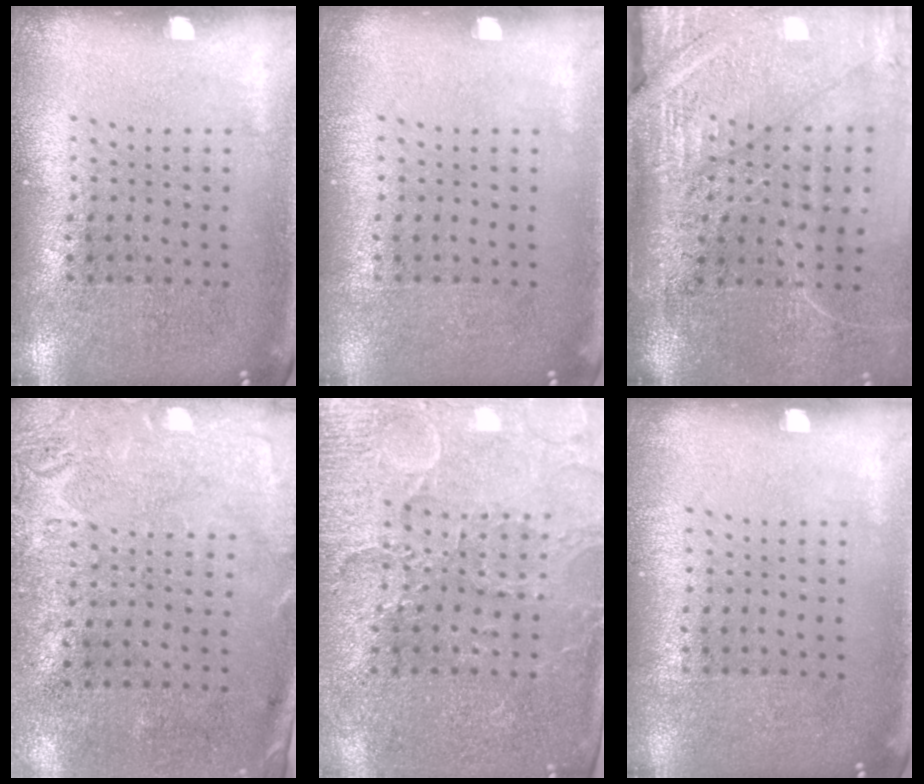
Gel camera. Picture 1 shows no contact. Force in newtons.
{"total": 0.0}
{"total": 4.2, "press": 3.6, "slide": 2.1}
{"total": 2.8, "press": 2.2, "slide": 1.8}
{"total": 3.4, "press": 3.3, "slide": 1.0}
{"total": 0.0}